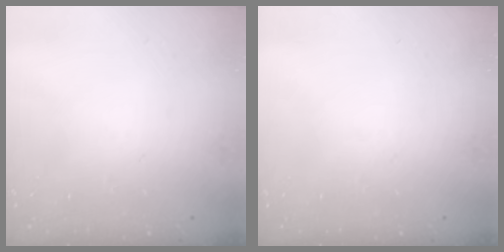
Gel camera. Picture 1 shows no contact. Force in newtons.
{"total": 0.0}